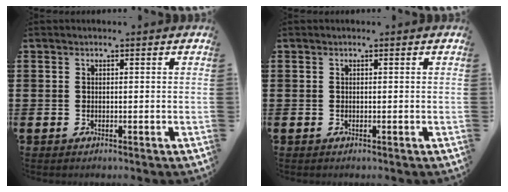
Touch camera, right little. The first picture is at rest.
{"total": 0.0}